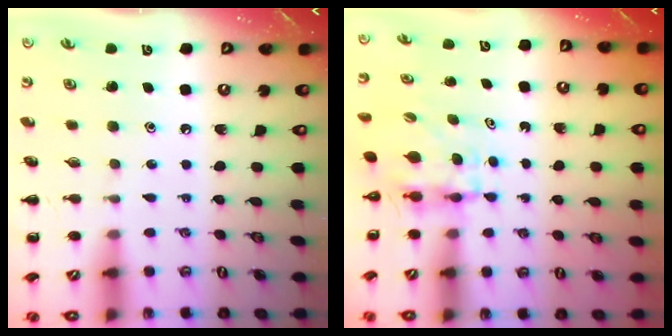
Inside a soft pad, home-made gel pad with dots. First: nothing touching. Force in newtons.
{"total": 4.2, "press": 4.2, "slide": 0.1}